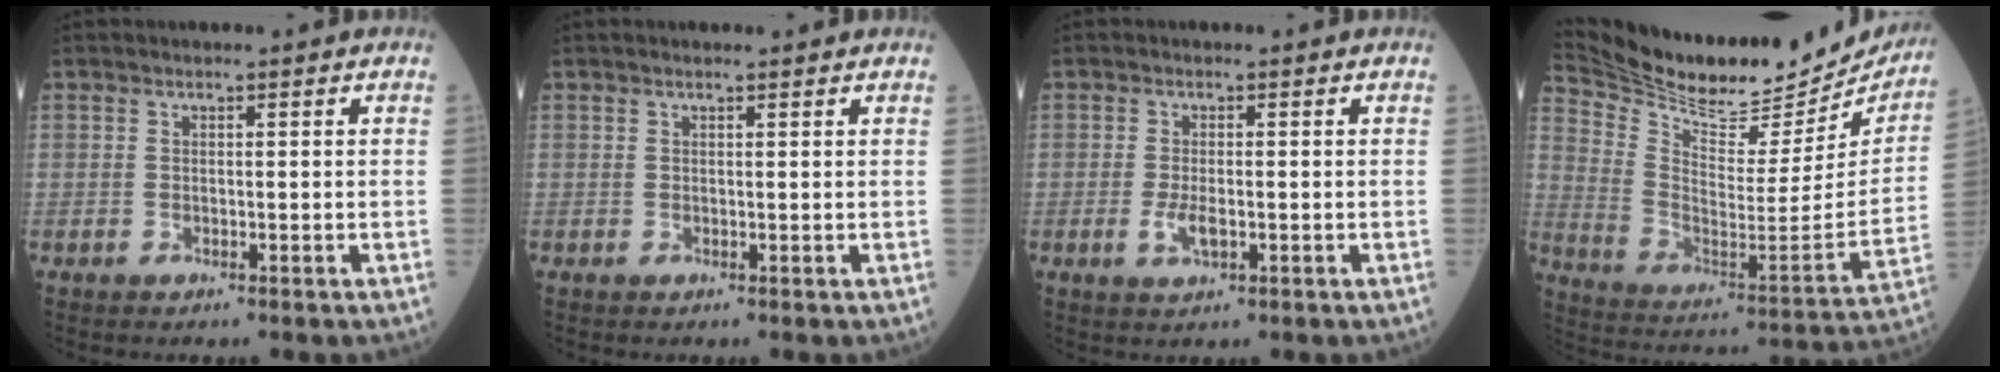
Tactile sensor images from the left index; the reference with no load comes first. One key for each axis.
{"total": 1.6, "fx": 1.4, "fy": 0.1, "fz": 0.7, "tx": -0.012, "ty": 0.010, "tz": 0.017}
{"total": 2.7, "fx": -0.8, "fy": 1.0, "fz": 2.4, "tx": -0.057, "ty": -0.006, "tz": -0.012}
{"total": 28.0, "fx": 25.2, "fy": 6.8, "fz": 10.1, "tx": -0.187, "ty": -0.058, "tz": 0.358}